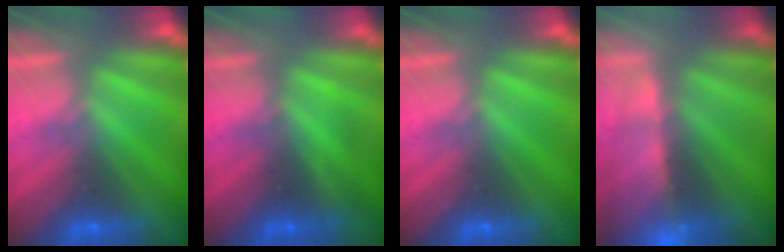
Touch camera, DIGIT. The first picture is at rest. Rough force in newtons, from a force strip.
{"total": 1.7}
{"total": 0.0}
{"total": 12.7}